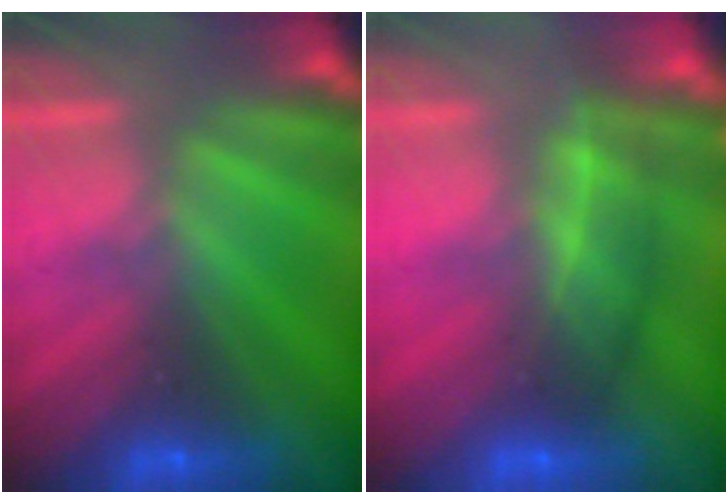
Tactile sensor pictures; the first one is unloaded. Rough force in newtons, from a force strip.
{"total": 2.7}